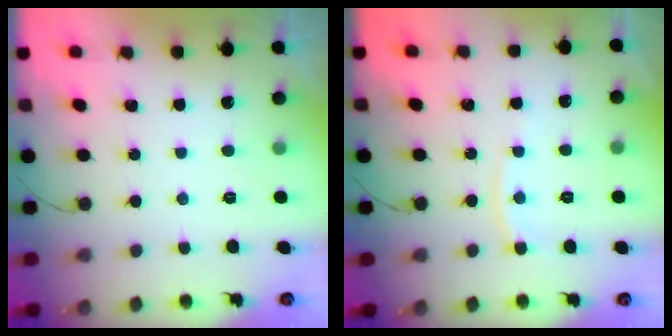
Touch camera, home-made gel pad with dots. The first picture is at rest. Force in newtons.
{"total": 4.9, "press": 4.8, "slide": 0.5}